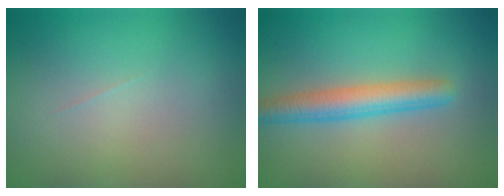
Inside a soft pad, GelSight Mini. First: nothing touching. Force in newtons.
{"total": 3.7, "press": 3.7, "slide": 0.1}